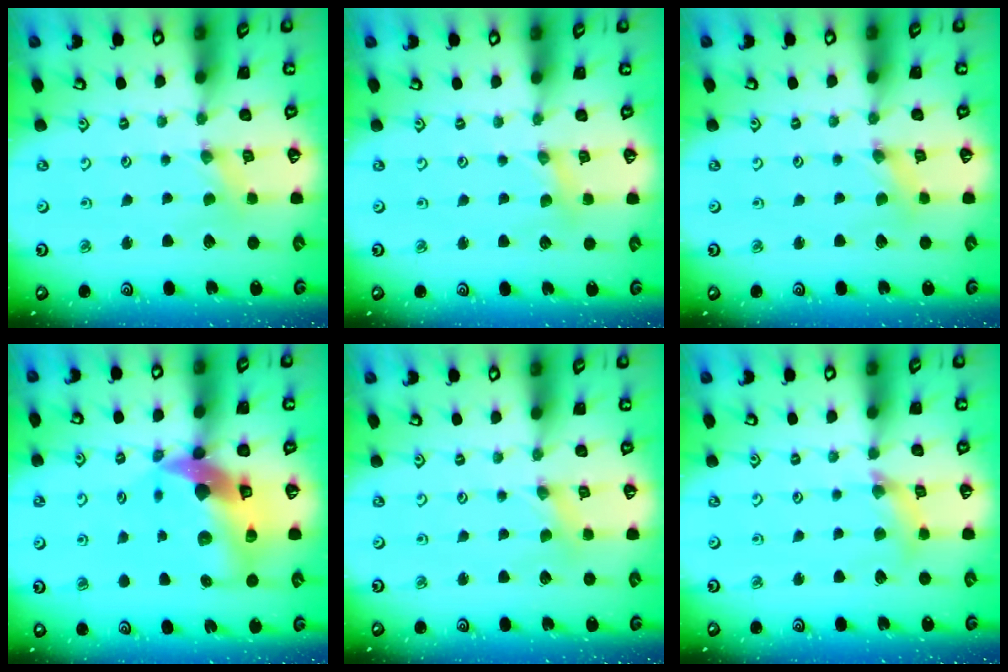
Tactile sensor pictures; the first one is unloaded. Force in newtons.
{"total": 1.2, "press": 1.2, "slide": 0.2}
{"total": 1.5, "press": 1.5, "slide": 0.2}
{"total": 17.0, "press": 16.8, "slide": 2.5}
{"total": 0.0}
{"total": 7.7, "press": 7.7, "slide": 0.9}